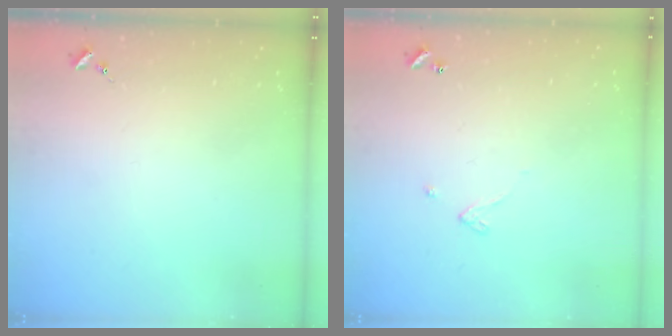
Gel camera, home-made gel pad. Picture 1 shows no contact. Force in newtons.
{"total": 2.6, "press": 2.6, "slide": 0.2}